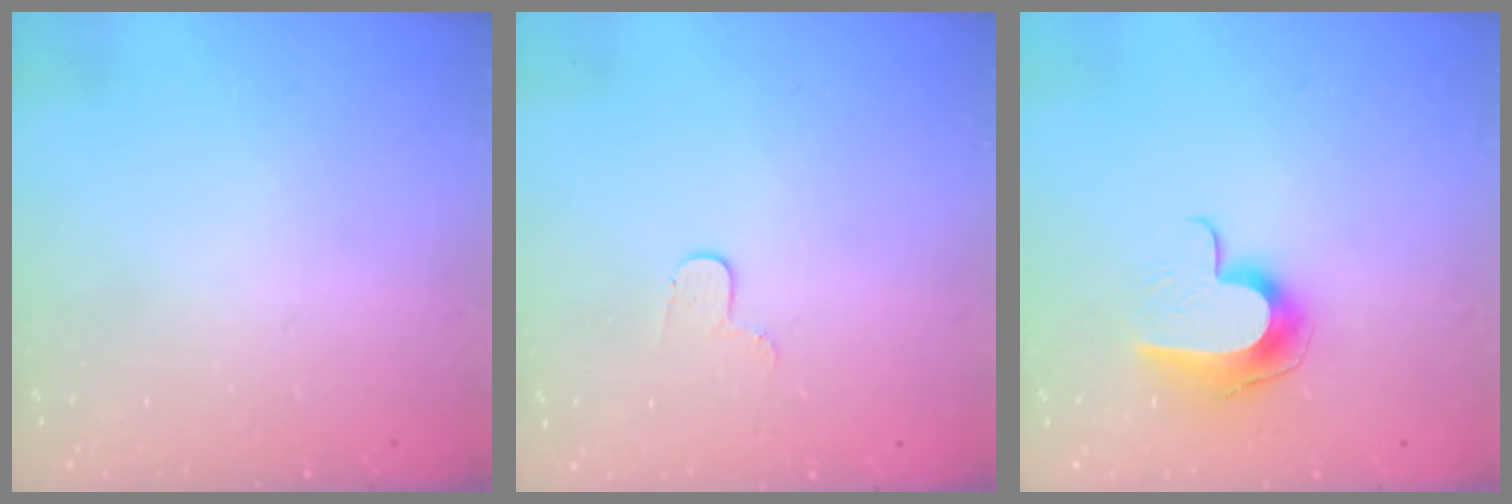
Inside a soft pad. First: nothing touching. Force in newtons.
{"total": 3.4, "press": 3.4, "slide": 0.4}
{"total": 9.9, "press": 9.9, "slide": 0.3}